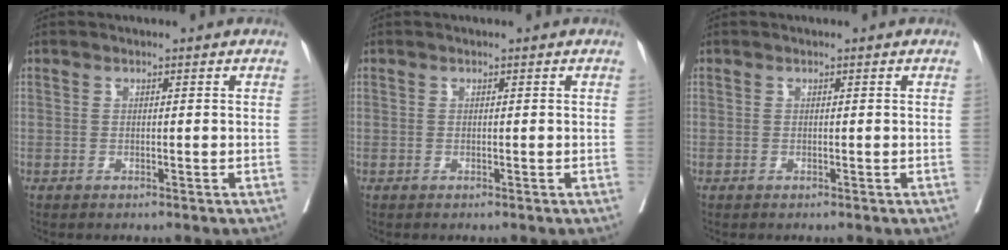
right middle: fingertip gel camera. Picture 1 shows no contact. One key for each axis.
{"total": 0.0}
{"total": 0.0}